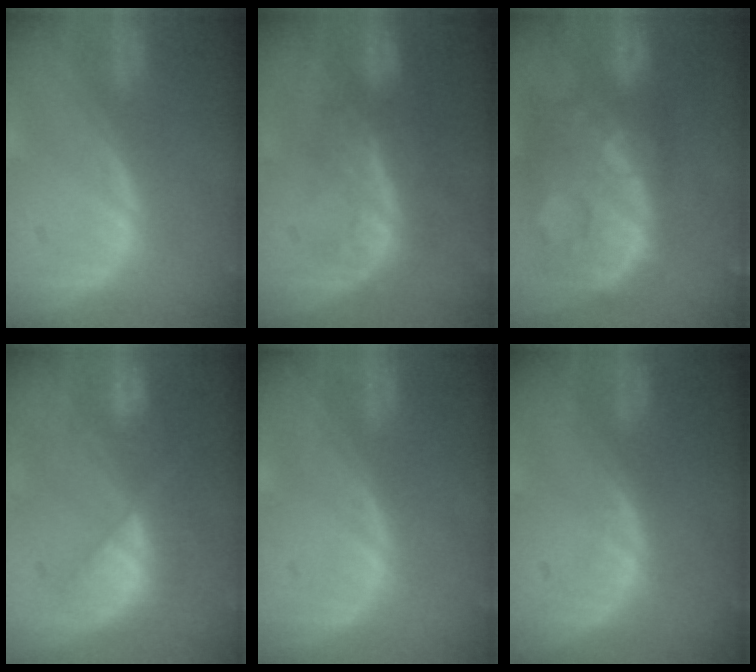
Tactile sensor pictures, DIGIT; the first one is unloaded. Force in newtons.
{"total": 8.2, "press": 7.0, "slide": 4.3}
{"total": 13.8, "press": 11.2, "slide": 8.0}
{"total": 7.8, "press": 7.1, "slide": 3.1}
{"total": 0.0}
{"total": 0.7, "press": 0.6, "slide": 0.2}